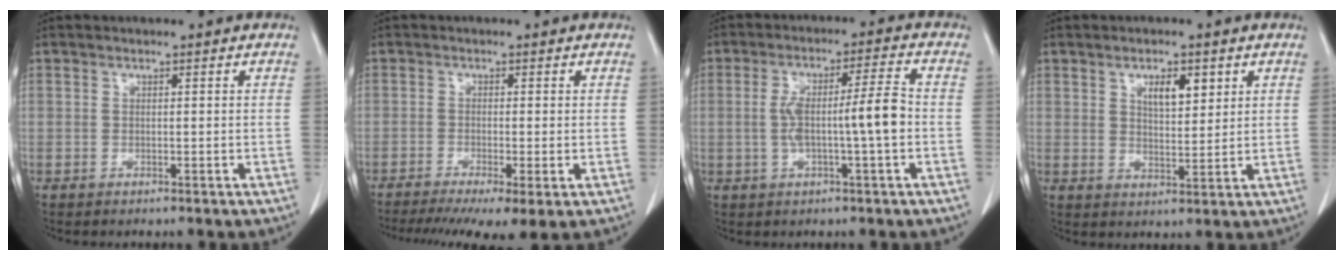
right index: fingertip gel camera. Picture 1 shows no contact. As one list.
[{"total": 9.7, "force": [-6.5, 1.6, 7.1], "torque": [-0.113, -0.018, -0.104]}, {"total": 8.1, "force": [-1.0, 0.1, 8.0], "torque": [-0.148, 0.017, -0.016]}, {"total": 5.0, "force": [2.4, 1.9, 3.9], "torque": [-0.067, -0.001, 0.043]}]